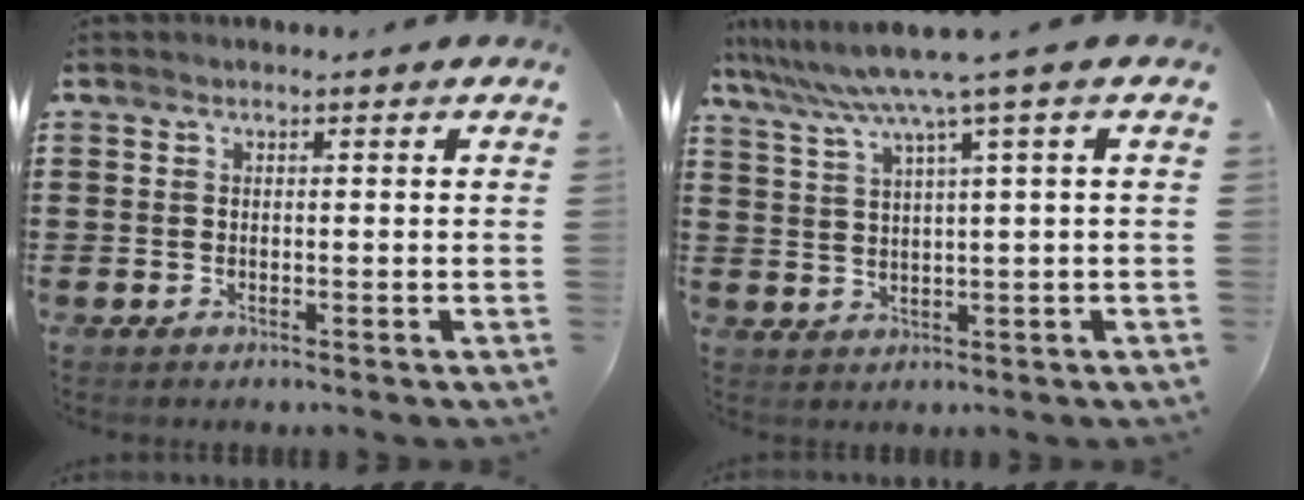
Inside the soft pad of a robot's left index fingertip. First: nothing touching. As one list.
[{"total": 6.3, "force": [3.6, -0.7, 5.1], "torque": [-0.111, -0.023, 0.057]}]